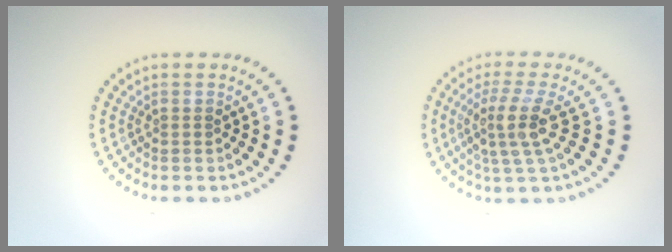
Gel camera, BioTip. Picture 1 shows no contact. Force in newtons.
{"total": 3.7, "press": 2.7, "slide": 2.5}